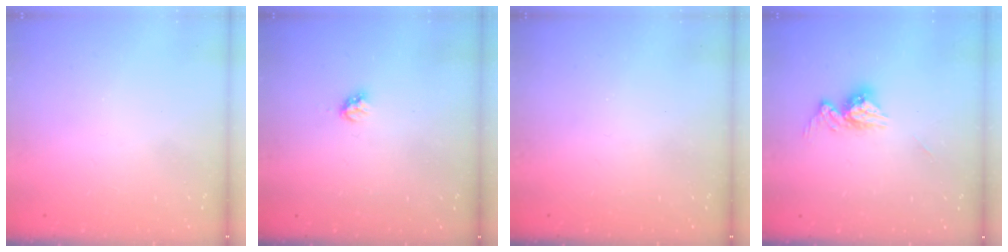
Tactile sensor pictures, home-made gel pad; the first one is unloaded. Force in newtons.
{"total": 2.8, "press": 2.8, "slide": 0.2}
{"total": 0.0}
{"total": 9.4, "press": 9.4, "slide": 0.8}